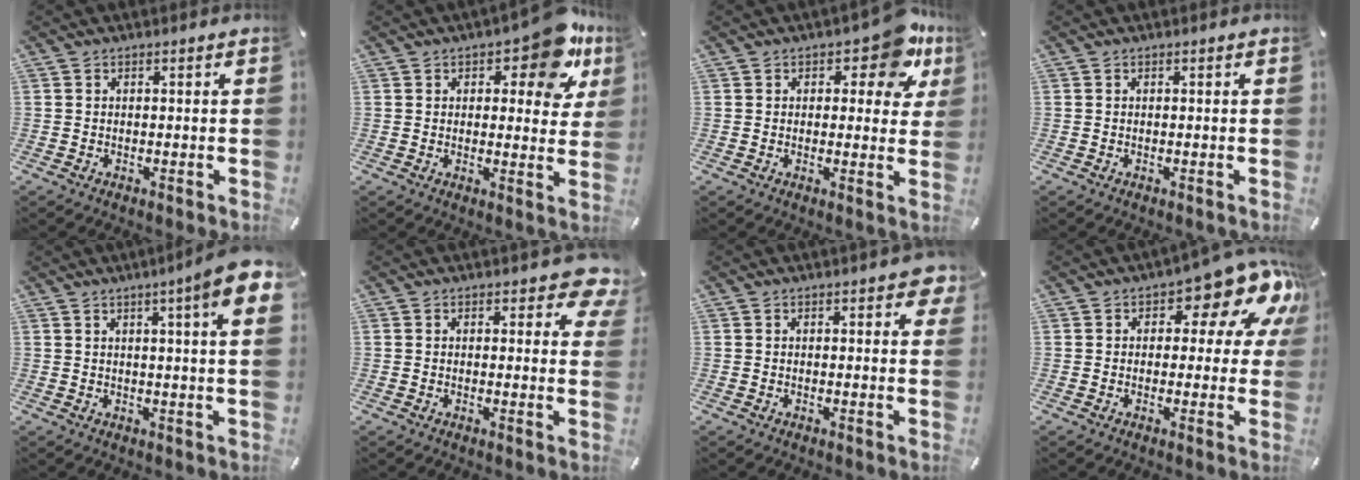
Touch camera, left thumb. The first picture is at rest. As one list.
[{"total": 12.2, "force": [6.9, 5.5, 8.5], "torque": [-0.093, -0.039, 0.113]}, {"total": 9.7, "force": [5.4, 4.8, 6.5], "torque": [-0.065, -0.030, 0.087]}, {"total": 0.0}, {"total": 9.3, "force": [4.1, 0.4, 8.3], "torque": [-0.125, -0.017, 0.062]}, {"total": 6.6, "force": [3.6, 3.3, 4.4], "torque": [-0.037, -0.022, 0.057]}, {"total": 3.4, "force": [1.6, 1.6, 2.5], "torque": [-0.030, -0.001, 0.023]}, {"total": 13.3, "force": [7.0, 6.3, 9.5], "torque": [-0.115, -0.052, 0.114]}]